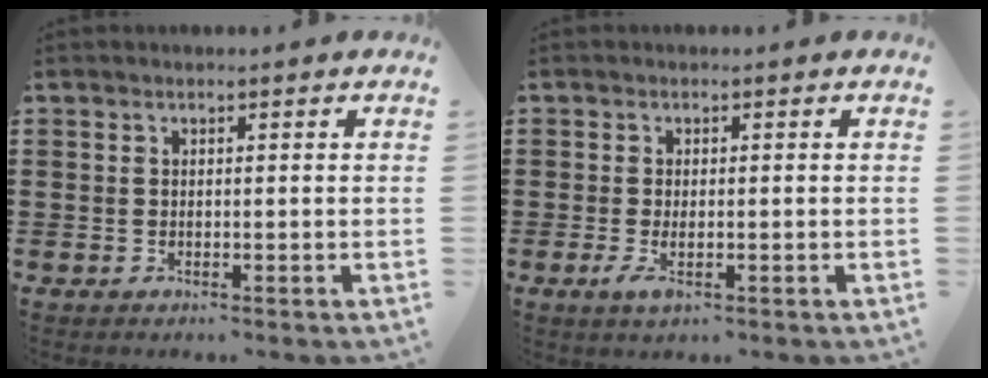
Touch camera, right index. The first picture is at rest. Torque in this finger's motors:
{"motor_torque": [0.94, 1.20, 0.32, 0.08]}